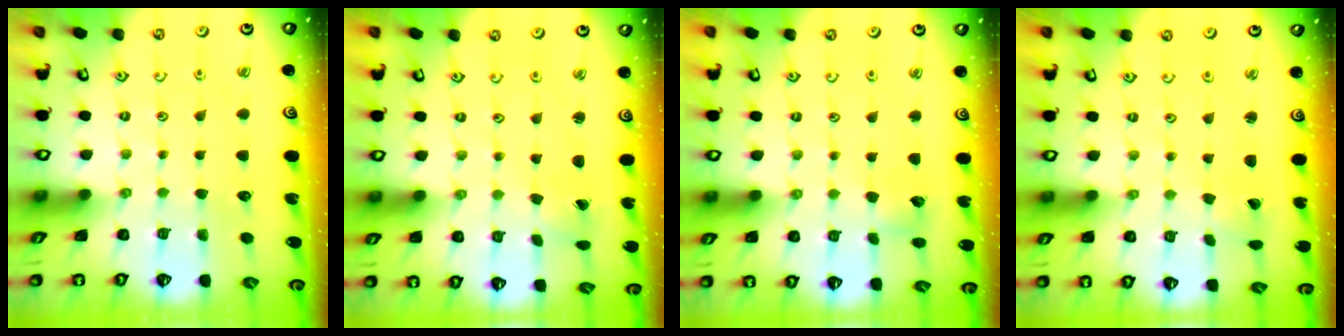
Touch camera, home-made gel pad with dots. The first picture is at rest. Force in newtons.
{"total": 1.2, "press": 1.2, "slide": 0.1}
{"total": 3.3, "press": 3.3, "slide": 0.3}
{"total": 0.0}